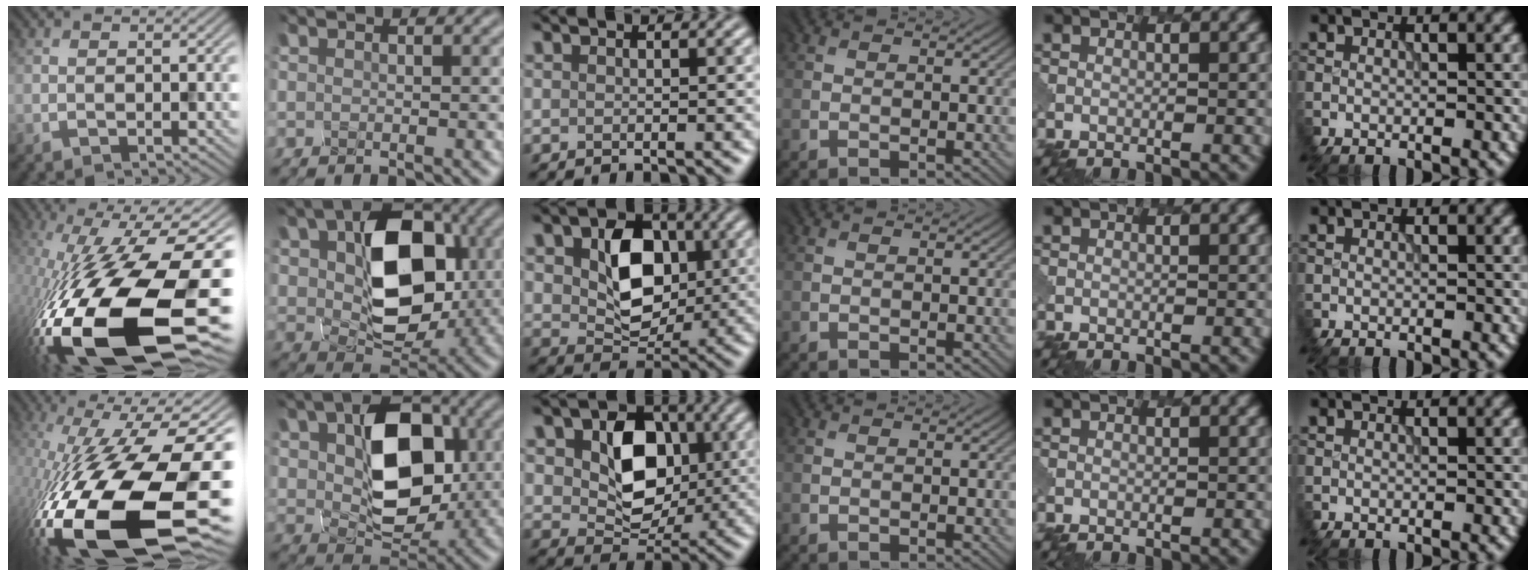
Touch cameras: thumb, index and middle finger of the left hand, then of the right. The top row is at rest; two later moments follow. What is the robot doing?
{"motion": "disassemble", "object": "battery cover"}